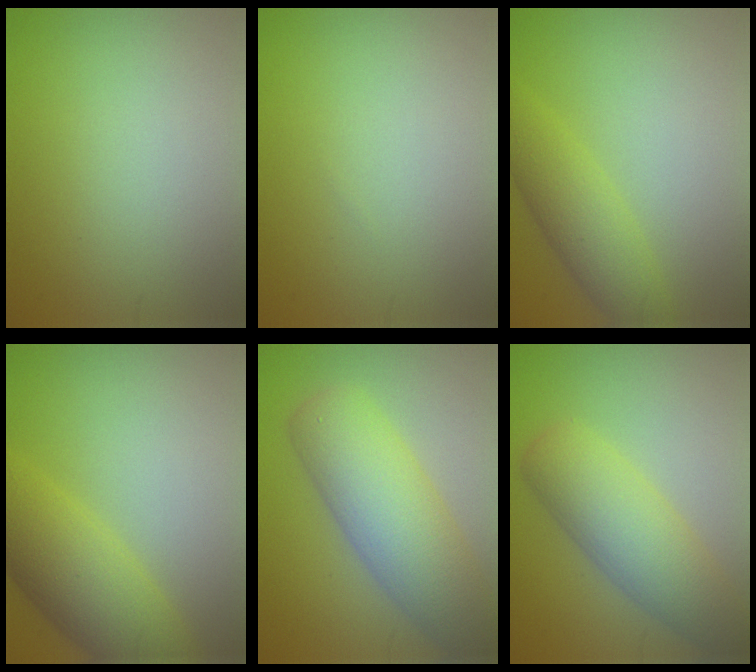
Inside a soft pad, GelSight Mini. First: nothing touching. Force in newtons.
{"total": 0.0}
{"total": 3.8, "press": 3.8, "slide": 0.1}
{"total": 6.5, "press": 6.5, "slide": 0.2}
{"total": 8.0, "press": 8.0, "slide": 0.4}
{"total": 6.2, "press": 6.2, "slide": 0.2}